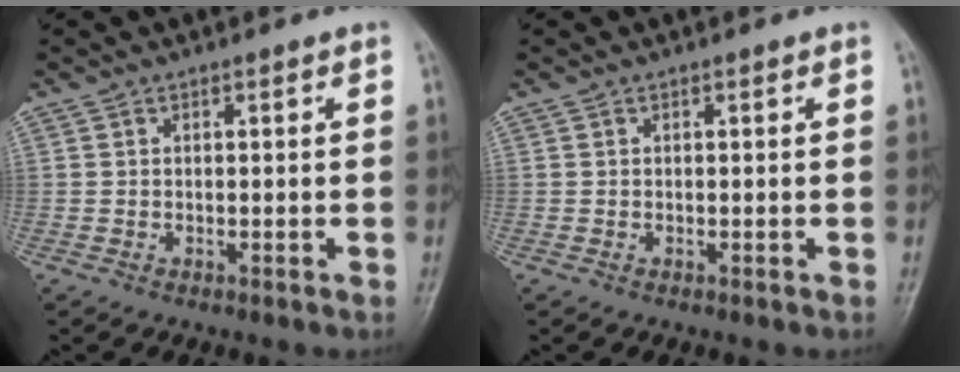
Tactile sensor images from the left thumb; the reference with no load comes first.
{"total": 0.0}